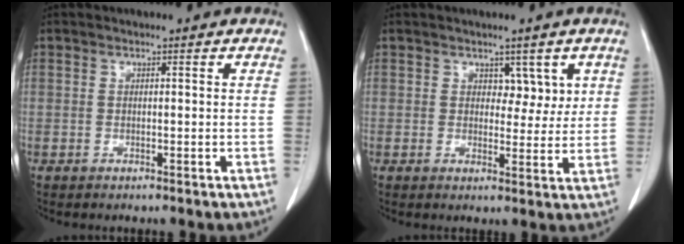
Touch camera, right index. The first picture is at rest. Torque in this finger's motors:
{"motor_torque": [0.02, -0.06, -0.04, -0.01]}